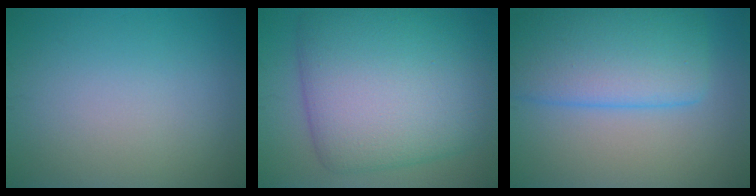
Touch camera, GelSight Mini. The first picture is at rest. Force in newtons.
{"total": 12.5, "press": 12.5, "slide": 0.3}
{"total": 8.3, "press": 8.3, "slide": 0.4}